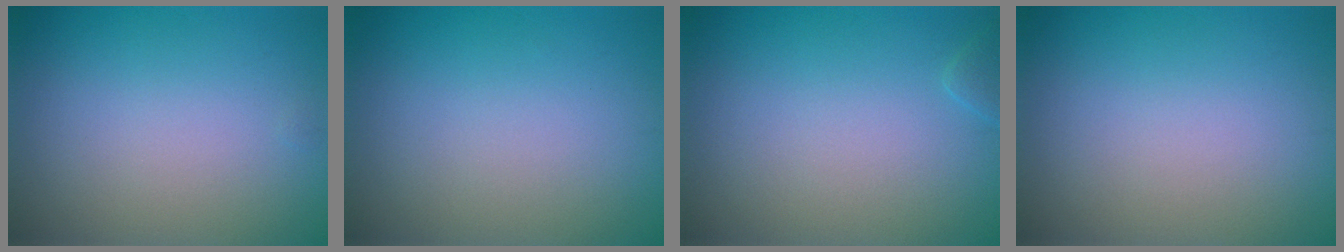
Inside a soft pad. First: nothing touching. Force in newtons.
{"total": 0.0}
{"total": 0.9, "press": 0.9, "slide": 0.1}
{"total": 0.0}